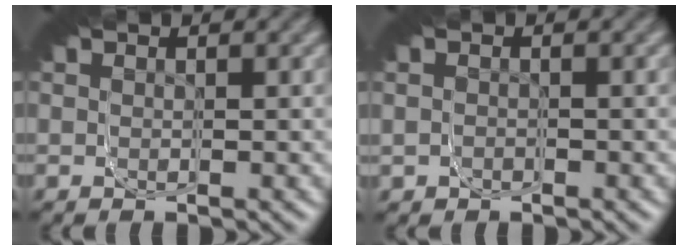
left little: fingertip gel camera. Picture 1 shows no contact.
{"total": 2.1, "force": [-1.1, 1.7, 0.8], "torque": [-0.014, -0.014, -0.012]}